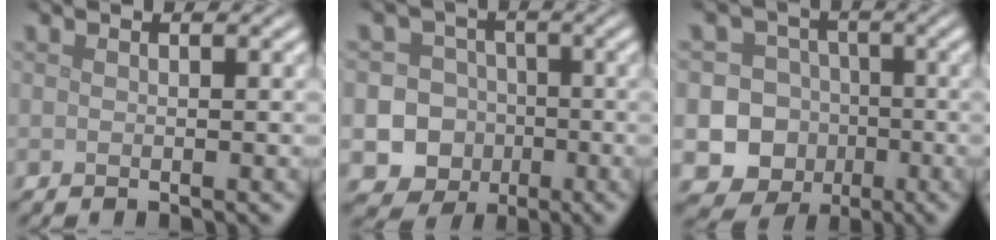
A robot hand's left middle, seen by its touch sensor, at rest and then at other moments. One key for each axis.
{"total": 12.1, "fx": -4.2, "fy": 11.1, "fz": 2.4, "tx": -0.042, "ty": -0.021, "tz": -0.084}
{"total": 14.5, "fx": -4.6, "fy": 13.4, "fz": 2.7, "tx": -0.056, "ty": -0.018, "tz": -0.090}